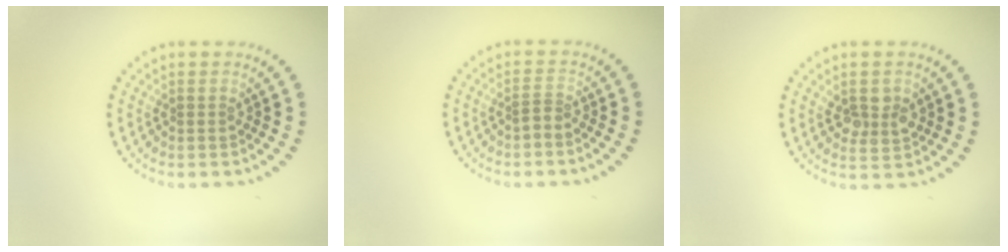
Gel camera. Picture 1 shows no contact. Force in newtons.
{"total": 0.8, "press": 0.5, "slide": 0.7}
{"total": 2.6, "press": 2.5, "slide": 0.5}